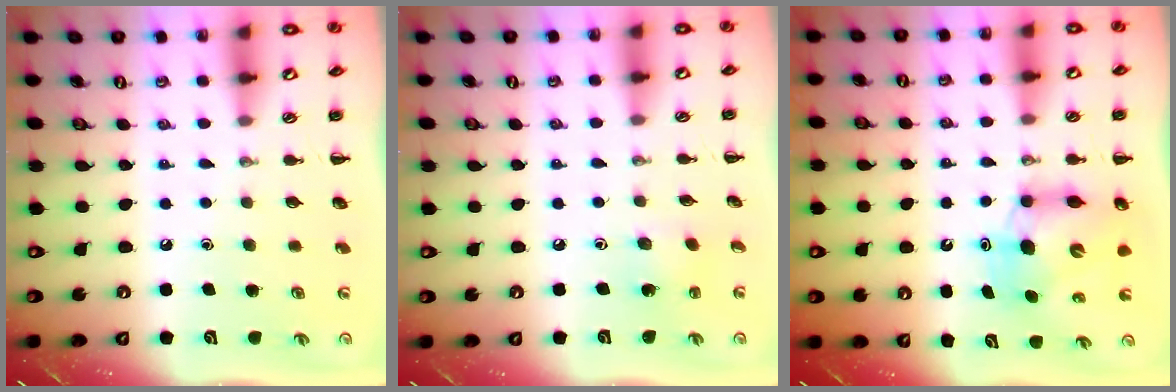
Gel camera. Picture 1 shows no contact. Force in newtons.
{"total": 3.0, "press": 2.8, "slide": 1.0}
{"total": 7.6, "press": 7.4, "slide": 1.9}